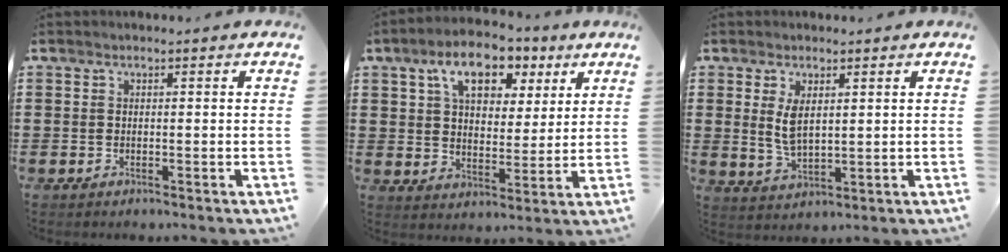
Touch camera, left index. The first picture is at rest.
{"total": 9.3, "force": [5.7, 5.1, 5.3], "torque": [-0.100, -0.001, 0.095]}
{"total": 4.5, "force": [1.5, 2.4, 3.6], "torque": [-0.085, 0.003, 0.023]}